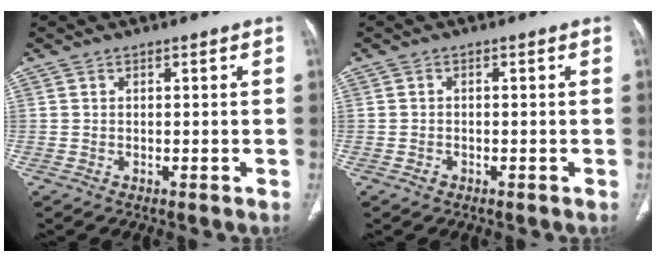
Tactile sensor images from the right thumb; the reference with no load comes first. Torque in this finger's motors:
{"motor_torque": [-0.17, 0.29, -0.25, 0.12, 0.03]}